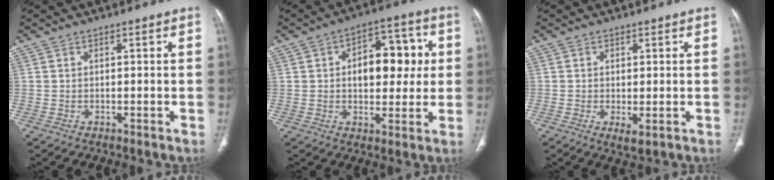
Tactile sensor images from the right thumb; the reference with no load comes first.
{"total": 13.4, "force": [1.8, 8.1, 10.5], "torque": [-0.101, 0.021, 0.024]}
{"total": 2.4, "force": [-0.5, 0.9, 2.2], "torque": [-0.045, -0.010, -0.005]}